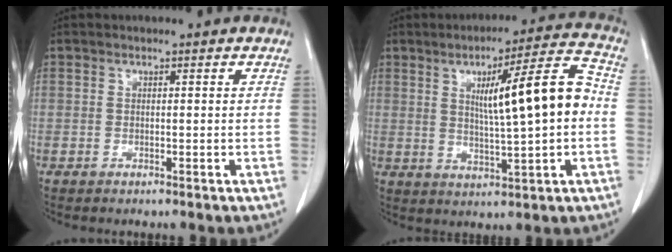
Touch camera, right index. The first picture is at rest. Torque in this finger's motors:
{"motor_torque": [0.57, 0.14, 0.32, 0.11]}